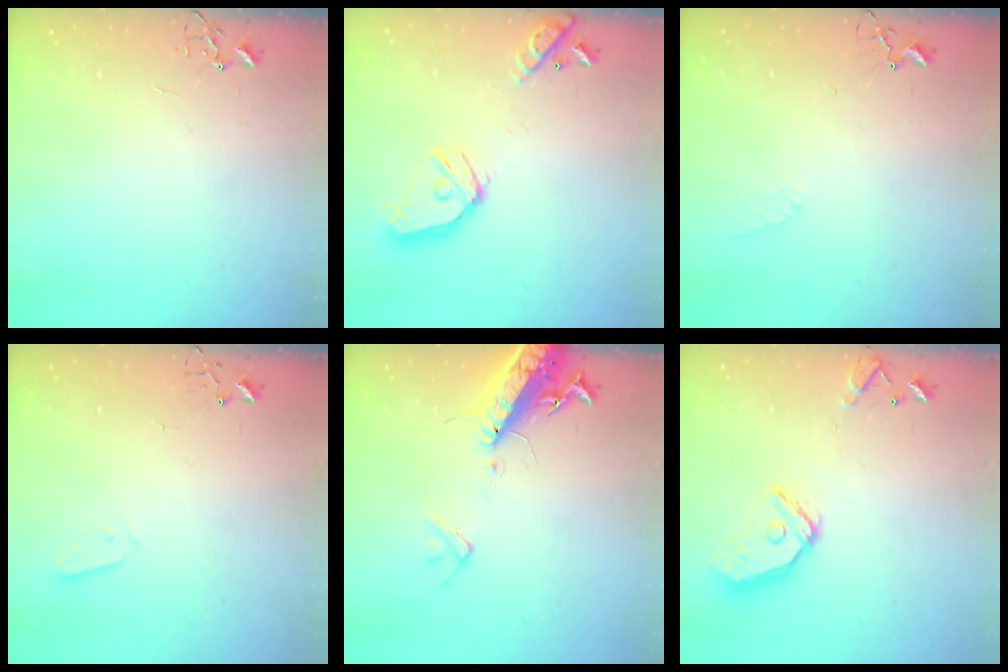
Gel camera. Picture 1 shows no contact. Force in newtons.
{"total": 16.2, "press": 16.0, "slide": 2.5}
{"total": 5.0, "press": 4.9, "slide": 0.7}
{"total": 2.1, "press": 2.0, "slide": 0.4}
{"total": 15.6, "press": 15.2, "slide": 3.5}
{"total": 14.6, "press": 14.4, "slide": 1.8}